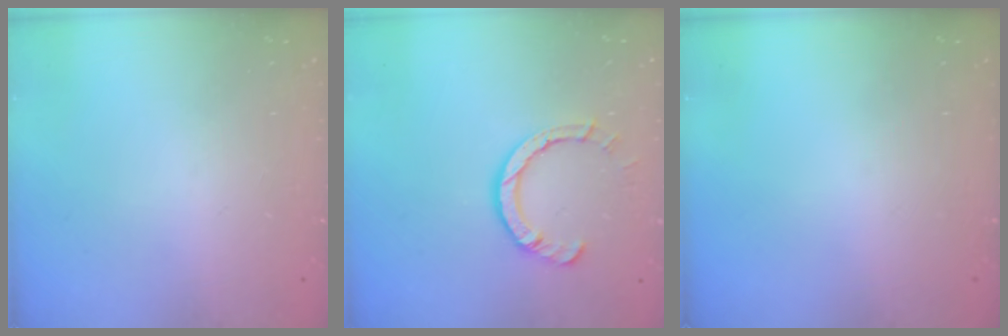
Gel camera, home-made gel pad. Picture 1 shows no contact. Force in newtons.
{"total": 5.5, "press": 5.5, "slide": 0.4}
{"total": 0.0}